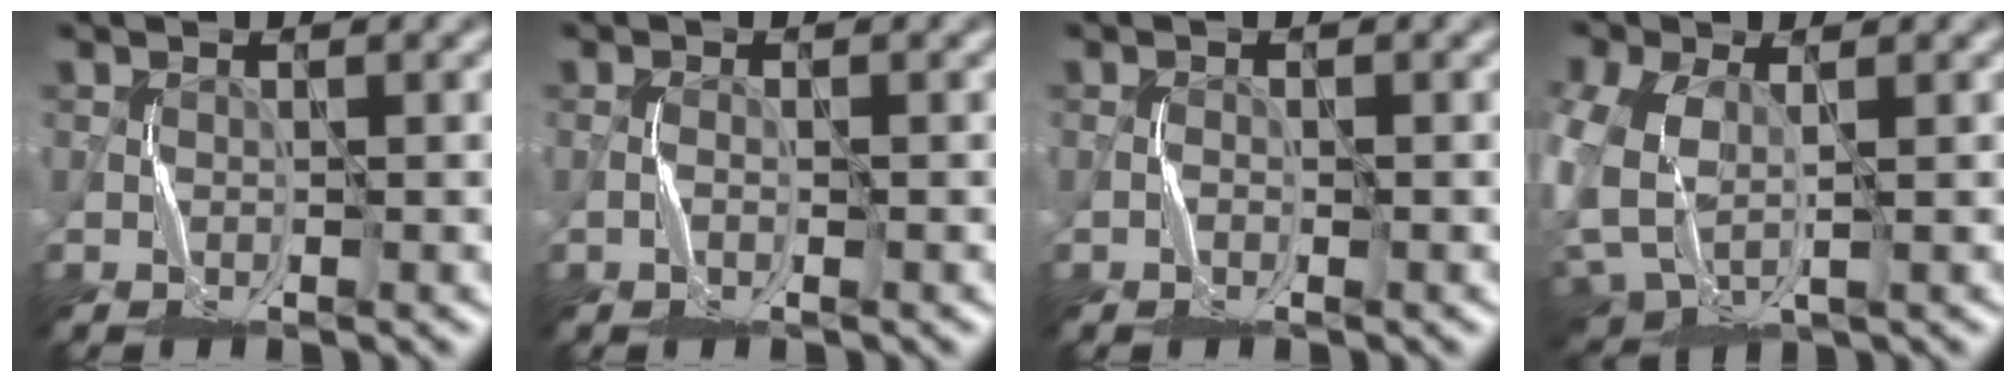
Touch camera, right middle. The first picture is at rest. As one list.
[{"total": 0.9, "force": [-0.5, 0.2, 0.7], "torque": [-0.016, 0.006, -0.009]}, {"total": 0.6, "force": [-0.4, 0.3, 0.4], "torque": [-0.006, 0.006, -0.009]}, {"total": 7.6, "force": [0.1, 5.3, 5.5], "torque": [-0.169, -0.014, 0.011]}]